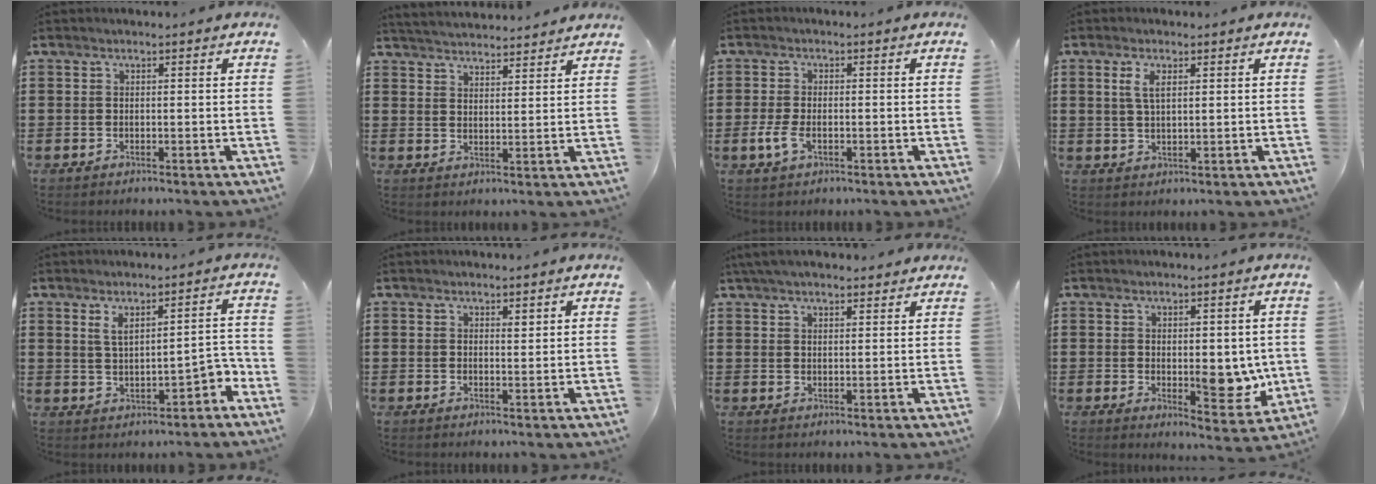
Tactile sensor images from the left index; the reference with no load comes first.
{"total": 3.8, "force": [3.8, 0.0, 0.1], "torque": [-0.015, -0.017, 0.068]}
{"total": 3.5, "force": [-1.2, 1.7, 2.8], "torque": [-0.071, -0.004, -0.026]}
{"total": 3.4, "force": [1.3, 1.3, 2.8], "torque": [-0.061, 0.007, 0.022]}
{"total": 4.2, "force": [-0.1, 1.7, 3.8], "torque": [-0.068, 0.004, -0.009]}
{"total": 1.3, "force": [1.1, 0.4, 0.6], "torque": [-0.004, -0.001, 0.019]}
{"total": 3.9, "force": [3.5, 0.7, 1.6], "torque": [-0.039, 0.001, 0.065]}
{"total": 6.5, "force": [-0.2, 3.5, 5.5], "torque": [-0.066, -0.002, -0.003]}